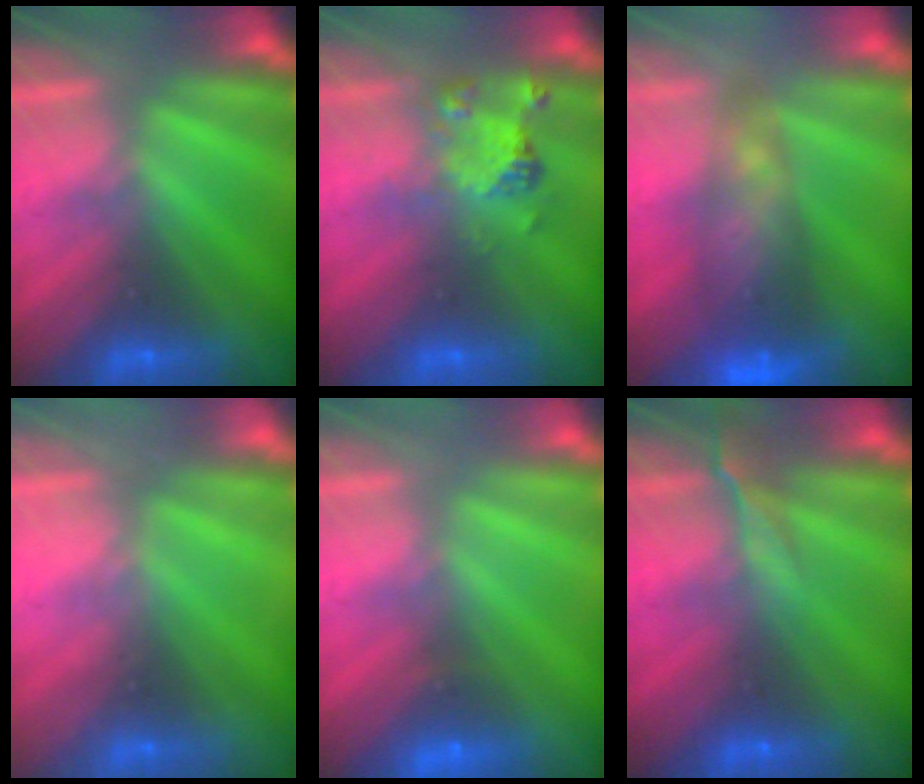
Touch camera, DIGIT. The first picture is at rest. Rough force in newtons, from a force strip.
{"total": 2.4}
{"total": 7.7}
{"total": 1.8}
{"total": 2.4}
{"total": 2.5}